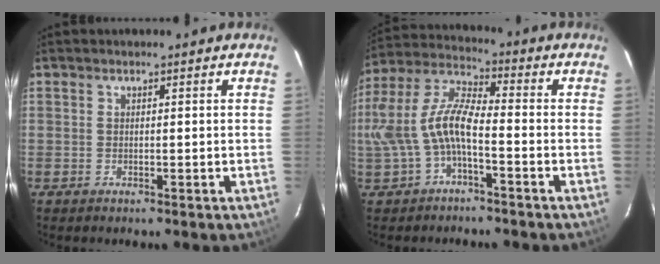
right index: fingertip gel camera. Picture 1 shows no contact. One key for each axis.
{"total": 11.3, "fx": -3.2, "fy": 4.1, "fz": 10.0, "tx": -0.223, "ty": 0.013, "tz": -0.058}